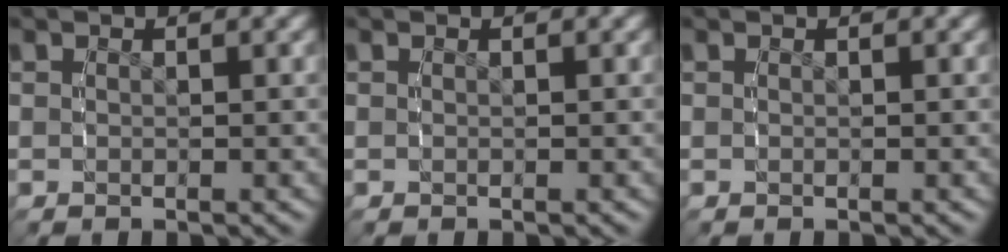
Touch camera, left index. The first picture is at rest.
{"total": 0.0}
{"total": 0.0}